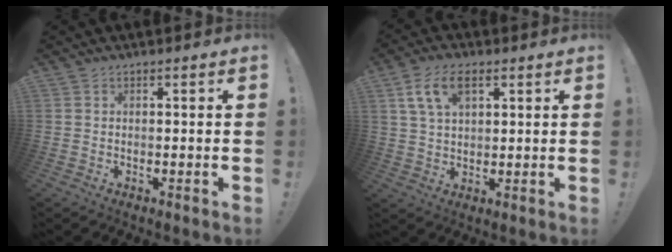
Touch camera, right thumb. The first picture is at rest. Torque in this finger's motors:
{"motor_torque": [0.10, 0.25, 0.48, 0.42, 0.13]}